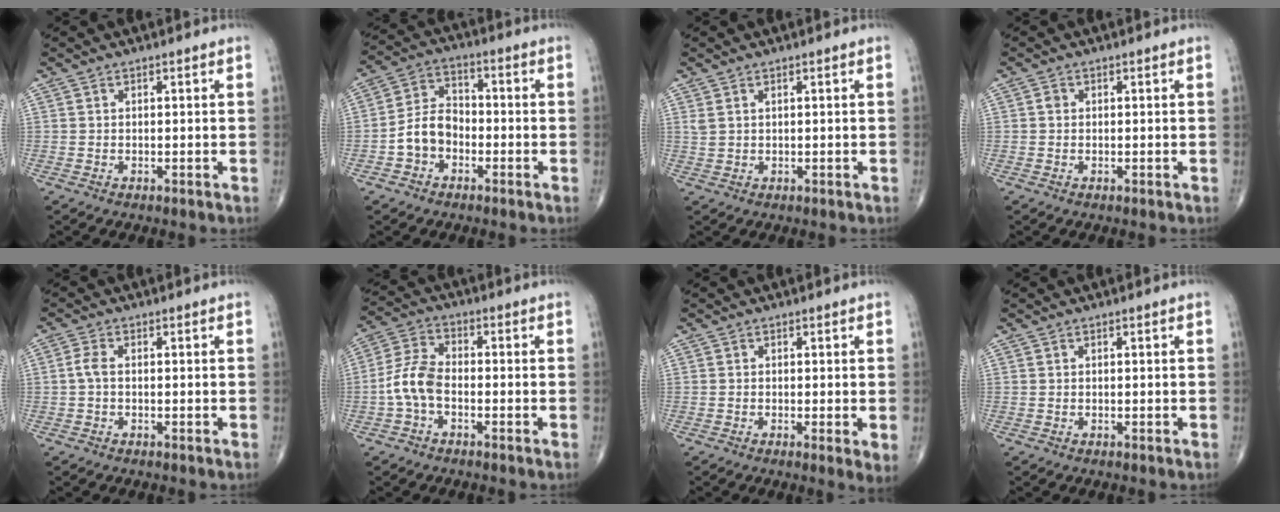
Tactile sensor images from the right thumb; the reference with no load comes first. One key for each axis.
{"total": 7.8, "fx": -2.6, "fy": 5.8, "fz": 4.6, "tx": -0.070, "ty": 0.036, "tz": -0.058}
{"total": 1.4, "fx": 0.8, "fy": 0.6, "fz": 1.0, "tx": -0.023, "ty": 0.004, "tz": 0.024}
{"total": 0.8, "fx": 0.1, "fy": 0.7, "fz": 0.4, "tx": -0.003, "ty": 0.002, "tz": -0.001}
{"total": 2.2, "fx": -0.2, "fy": 1.1, "fz": 1.9, "tx": -0.043, "ty": 0.002, "tz": -0.010}
{"total": 7.1, "fx": -2.0, "fy": 4.0, "fz": 5.5, "tx": -0.116, "ty": 0.025, "tz": -0.050}
{"total": 2.6, "fx": -0.2, "fy": 0.5, "fz": 2.5, "tx": -0.044, "ty": -0.011, "tz": -0.010}
{"total": 0.0}